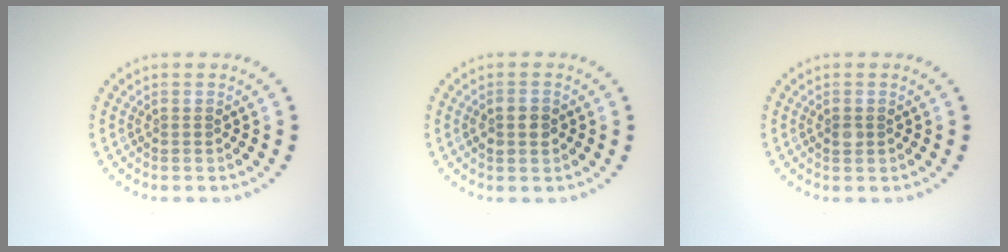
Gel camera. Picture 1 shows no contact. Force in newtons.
{"total": 1.4, "press": 1.4, "slide": 0.1}
{"total": 1.0, "press": 1.0, "slide": 0.0}